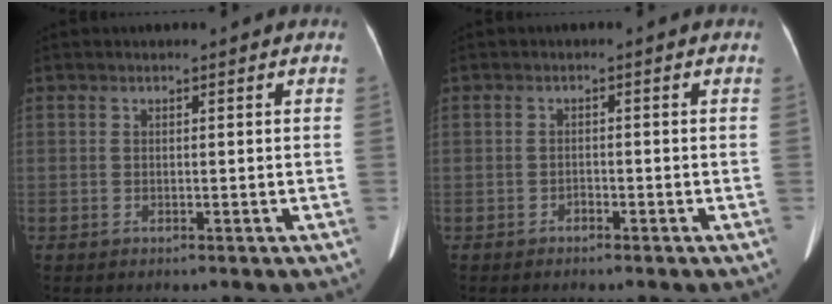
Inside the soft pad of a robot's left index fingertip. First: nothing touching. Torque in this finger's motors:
{"motor_torque": [-0.28, -0.15, 0.01, -0.01]}